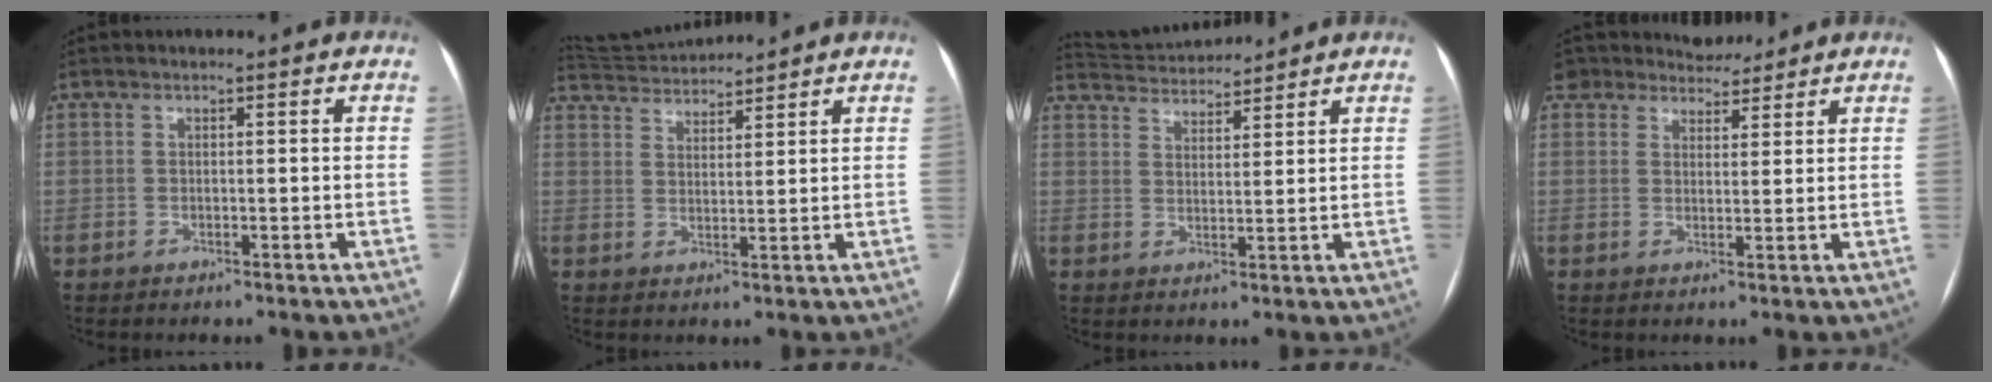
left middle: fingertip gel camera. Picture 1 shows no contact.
{"total": 6.9, "force": [6.8, -0.1, 0.8], "torque": [-0.026, 0.025, 0.124]}
{"total": 7.3, "force": [7.2, 0.3, 0.9], "torque": [-0.027, 0.026, 0.123]}
{"total": 7.3, "force": [6.9, 2.3, 0.4], "torque": [0.001, 0.018, 0.104]}